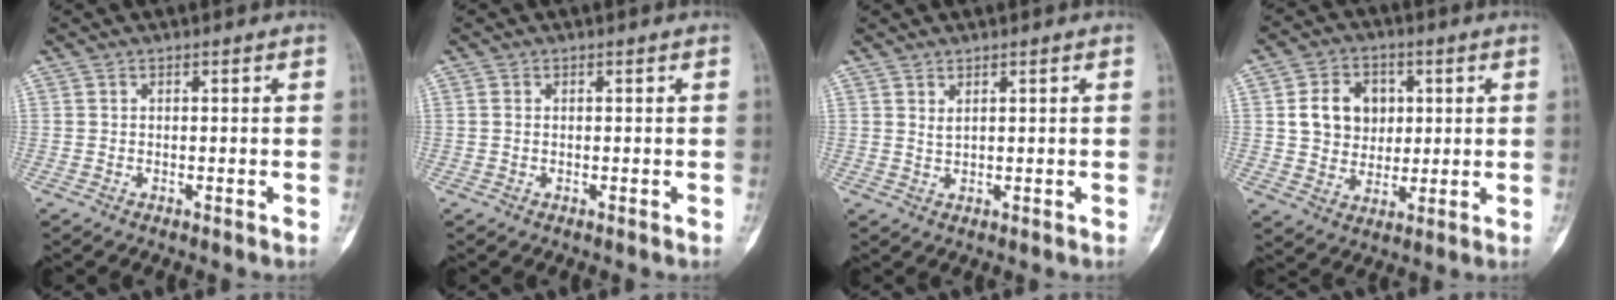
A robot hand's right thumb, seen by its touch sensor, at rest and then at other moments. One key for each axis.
{"total": 0.7, "fx": 0.0, "fy": 0.5, "fz": 0.5, "tx": -0.011, "ty": 0.000, "tz": -0.002}
{"total": 1.2, "fx": 0.7, "fy": 0.5, "fz": 0.9, "tx": -0.013, "ty": -0.005, "tz": 0.017}
{"total": 10.4, "fx": 2.1, "fy": 8.6, "fz": 5.5, "tx": -0.047, "ty": -0.003, "tz": 0.039}